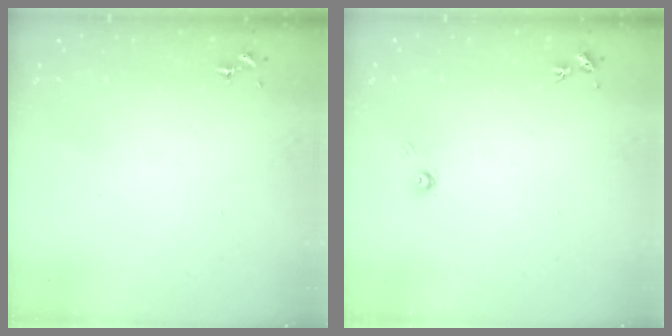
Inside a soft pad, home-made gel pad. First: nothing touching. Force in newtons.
{"total": 4.1, "press": 4.1, "slide": 0.4}